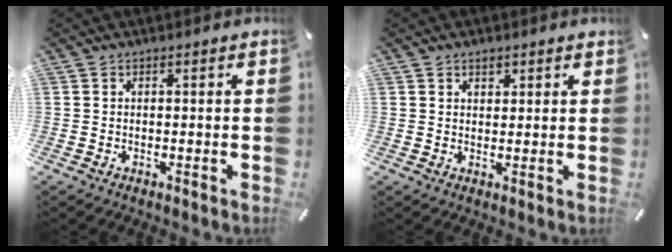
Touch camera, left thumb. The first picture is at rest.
{"total": 1.7, "force": [1.2, 1.1, 0.4], "torque": [0.009, -0.006, 0.018]}